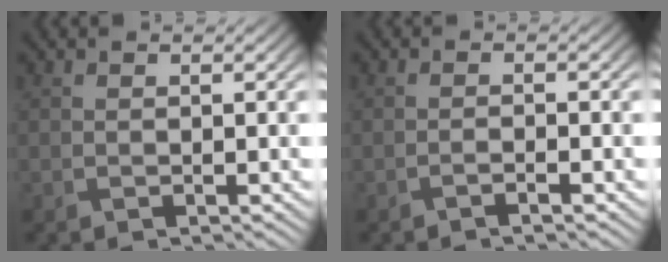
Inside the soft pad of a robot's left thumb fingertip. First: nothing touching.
{"total": 1.2, "force": [-0.7, 0.1, 0.9], "torque": [-0.015, 0.002, -0.016]}